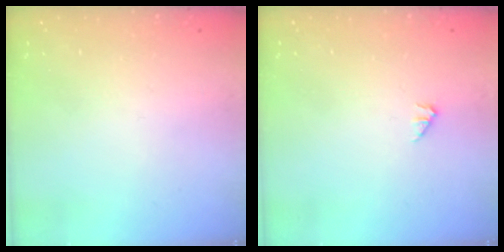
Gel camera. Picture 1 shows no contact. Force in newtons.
{"total": 0.0}